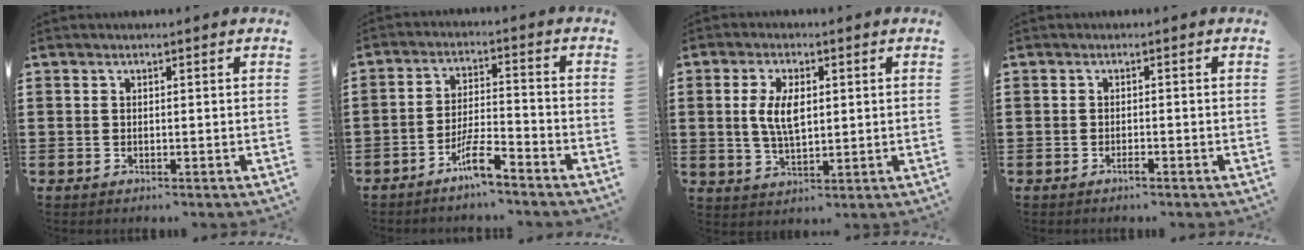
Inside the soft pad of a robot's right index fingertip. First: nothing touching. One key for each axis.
{"total": 5.9, "fx": -4.3, "fy": 0.9, "fz": 3.9, "tx": -0.086, "ty": -0.001, "tz": -0.084}
{"total": 6.0, "fx": 0.8, "fy": 2.9, "fz": 5.2, "tx": -0.113, "ty": 0.008, "tz": 0.010}
{"total": 1.1, "fx": -0.8, "fy": 0.1, "fz": 0.7, "tx": -0.015, "ty": -0.004, "tz": -0.013}